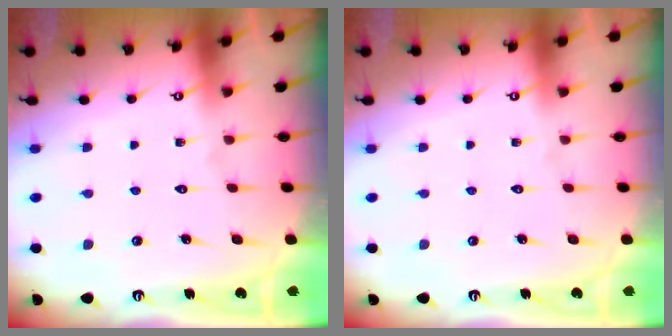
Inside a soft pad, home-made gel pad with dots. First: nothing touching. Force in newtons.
{"total": 0.0}